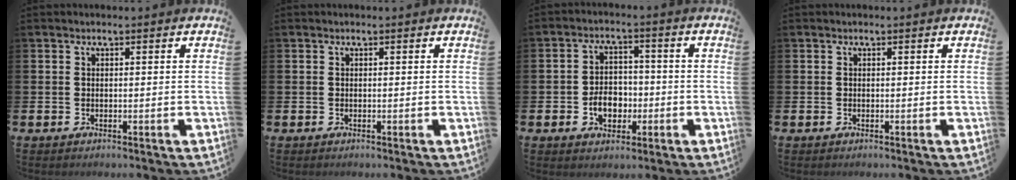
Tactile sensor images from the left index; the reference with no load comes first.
{"total": 0.0}
{"total": 4.8, "force": [-1.4, 3.5, 2.9], "torque": [-0.035, -0.001, -0.032]}
{"total": 0.0}